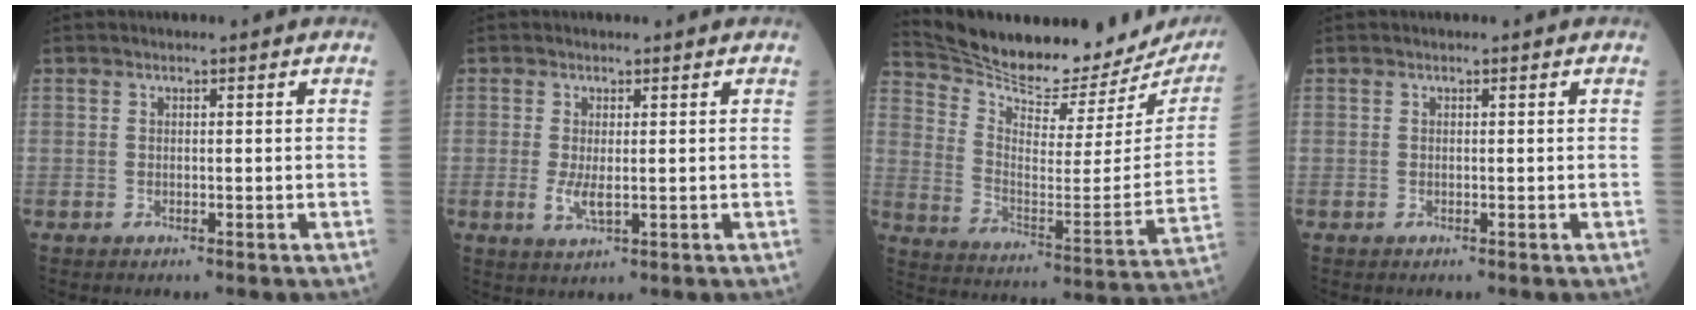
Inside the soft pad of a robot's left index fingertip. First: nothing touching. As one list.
[{"total": 2.7, "force": [-0.1, 0.8, 2.6], "torque": [-0.055, -0.009, 0.004]}, {"total": 23.6, "force": [21.9, 5.1, 7.1], "torque": [-0.127, -0.074, 0.302]}, {"total": 0.0}]